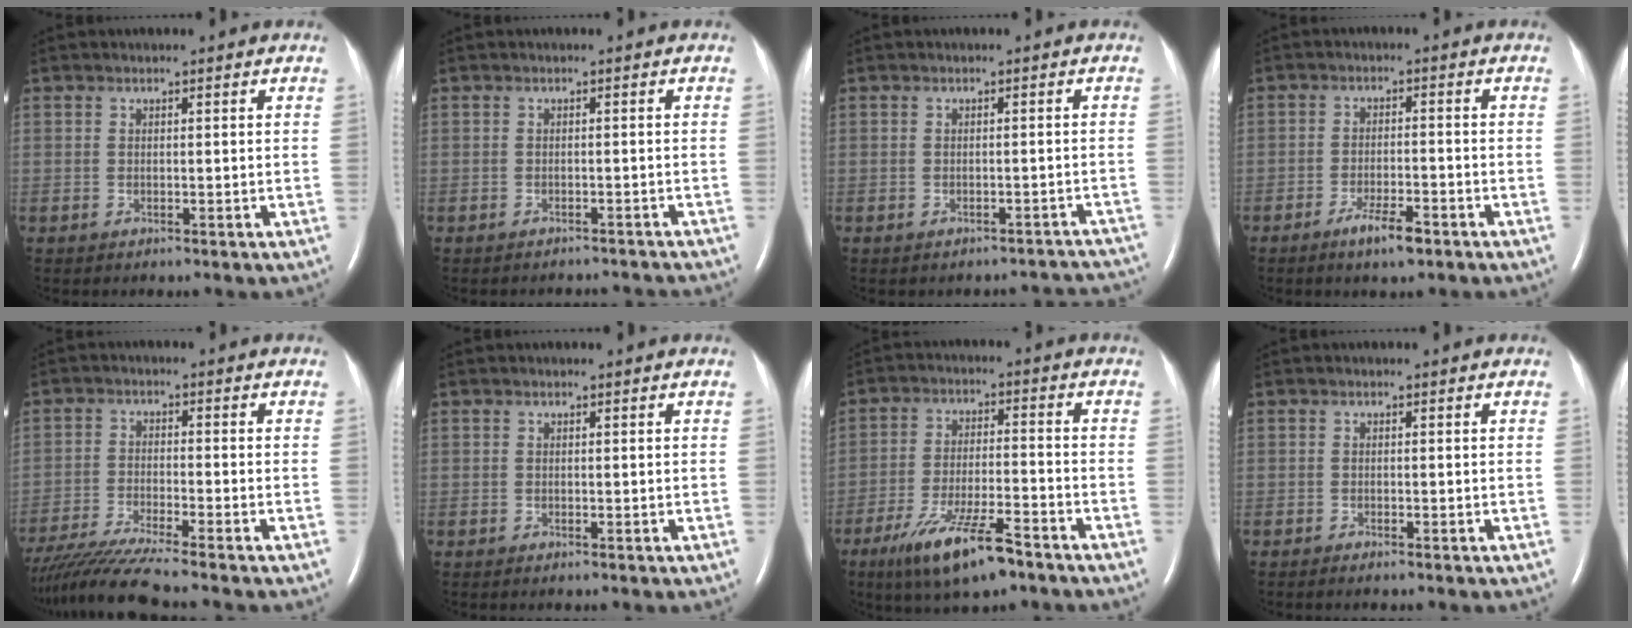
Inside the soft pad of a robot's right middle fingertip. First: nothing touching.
{"total": 5.1, "force": [-4.9, 1.3, 0.6], "torque": [-0.001, -0.002, -0.050]}
{"total": 7.0, "force": [-6.4, 2.6, 0.8], "torque": [0.006, 0.021, -0.057]}
{"total": 4.6, "force": [-3.1, 0.9, 3.3], "torque": [-0.068, -0.004, -0.053]}
{"total": 10.0, "force": [-8.7, -1.9, 4.5], "torque": [-0.079, -0.030, -0.154]}
{"total": 0.0}
{"total": 11.5, "force": [-7.7, 1.9, 8.3], "torque": [-0.163, -0.022, -0.132]}
{"total": 0.9, "force": [-0.8, 0.0, 0.5], "torque": [-0.012, -0.002, -0.010]}